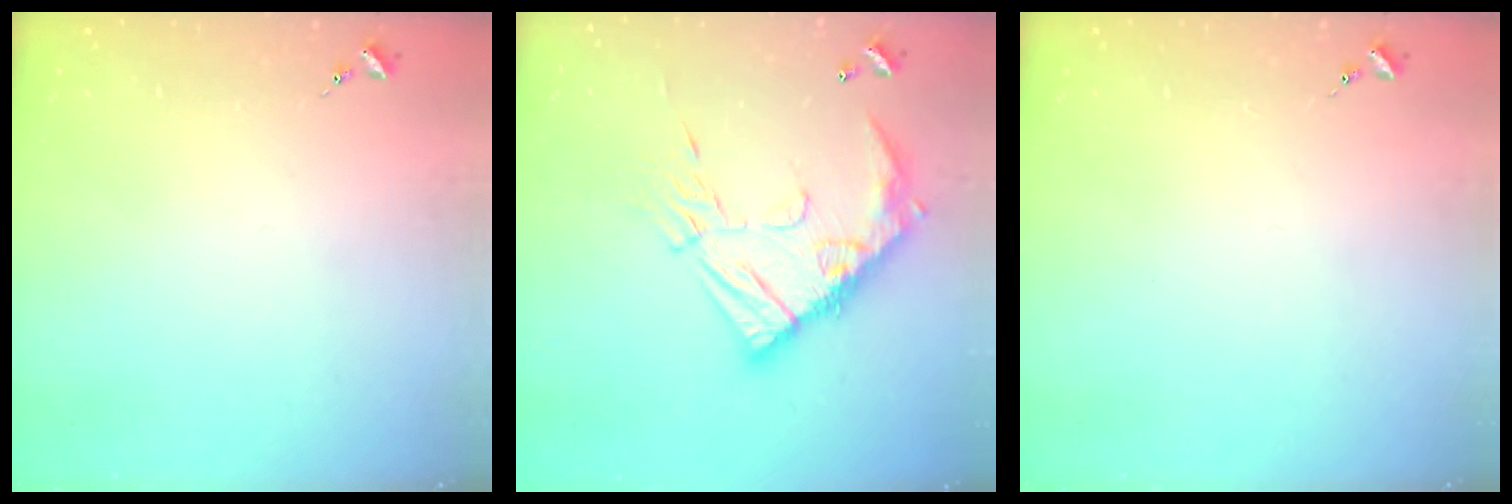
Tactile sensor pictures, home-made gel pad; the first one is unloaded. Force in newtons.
{"total": 17.2, "press": 17.2, "slide": 1.3}
{"total": 0.0}